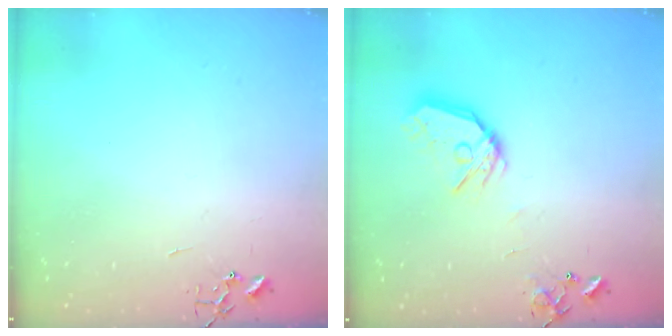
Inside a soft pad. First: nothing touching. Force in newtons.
{"total": 12.5, "press": 12.4, "slide": 0.9}